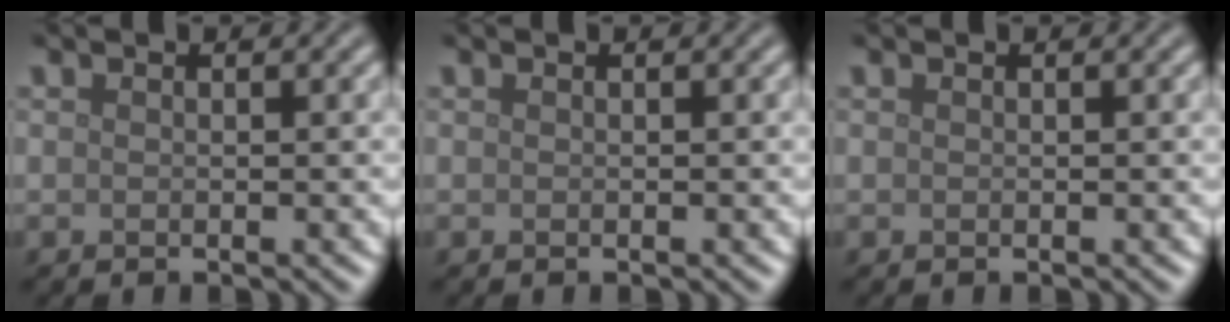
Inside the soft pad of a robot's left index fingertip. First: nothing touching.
{"total": 0.0}
{"total": 0.0}